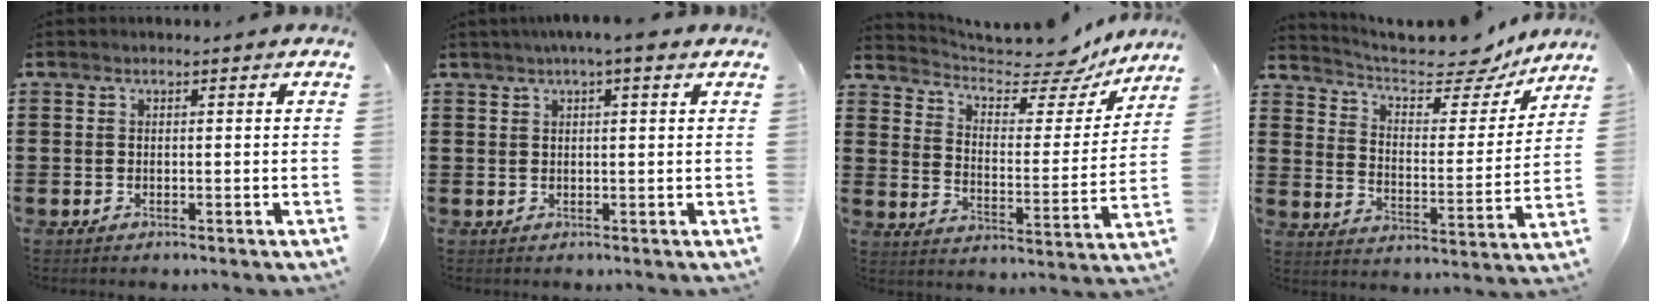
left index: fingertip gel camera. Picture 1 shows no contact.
{"total": 2.5, "force": [1.5, 0.1, 2.0], "torque": [-0.041, 0.002, 0.026]}
{"total": 7.6, "force": [6.8, 1.9, 2.7], "torque": [-0.071, -0.051, 0.115]}
{"total": 8.9, "force": [8.0, 2.0, 3.4], "torque": [-0.080, -0.061, 0.133]}